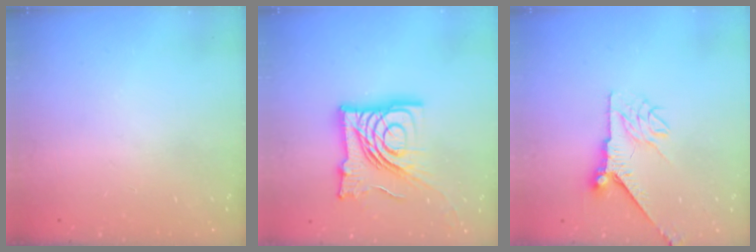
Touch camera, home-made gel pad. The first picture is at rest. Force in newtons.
{"total": 22.2, "press": 22.1, "slide": 2.7}
{"total": 8.2, "press": 8.1, "slide": 0.7}